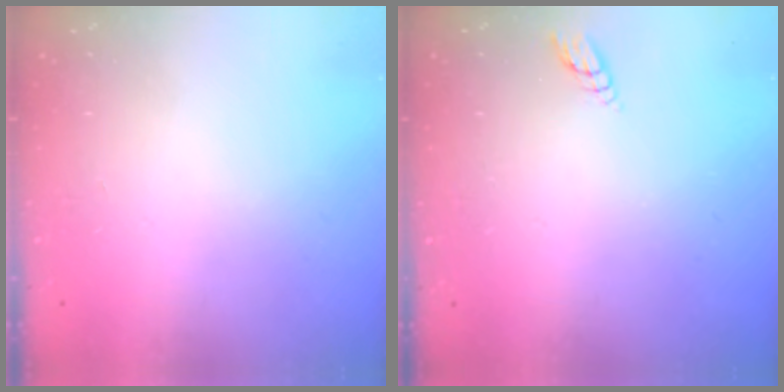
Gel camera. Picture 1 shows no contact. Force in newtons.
{"total": 2.8, "press": 2.8, "slide": 0.3}